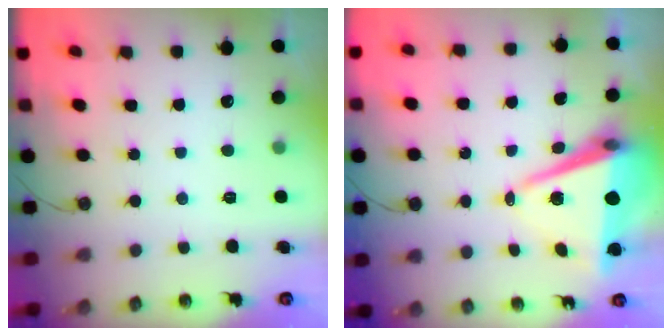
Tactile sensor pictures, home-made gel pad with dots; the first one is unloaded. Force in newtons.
{"total": 10.1, "press": 9.2, "slide": 4.1}